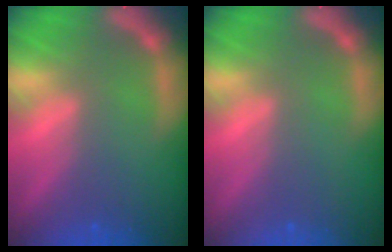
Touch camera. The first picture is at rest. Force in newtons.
{"total": 0.0}